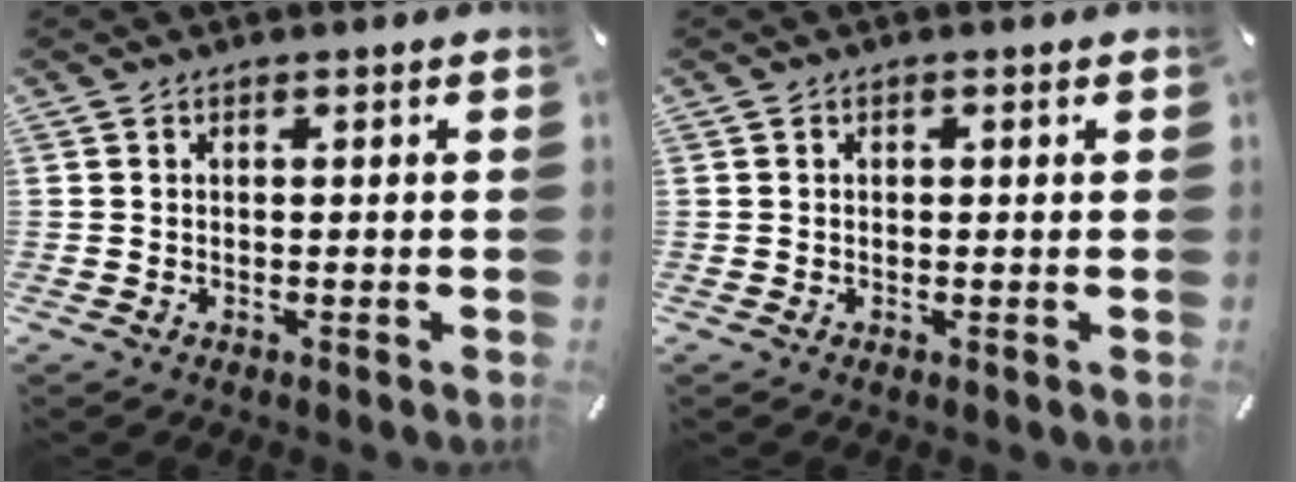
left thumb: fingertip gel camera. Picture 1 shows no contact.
{"total": 0.6, "force": [0.1, 0.3, 0.4], "torque": [-0.008, 0.002, 0.000]}